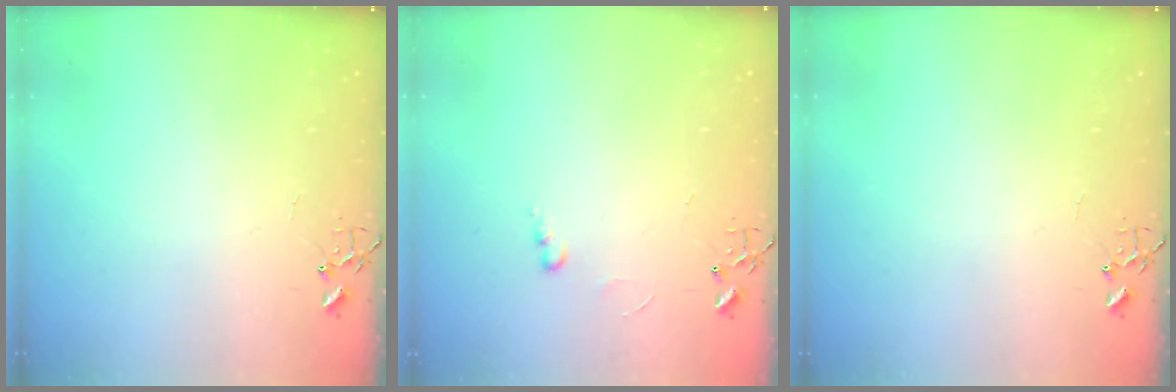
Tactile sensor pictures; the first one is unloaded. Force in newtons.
{"total": 3.5, "press": 3.4, "slide": 0.5}
{"total": 0.0}